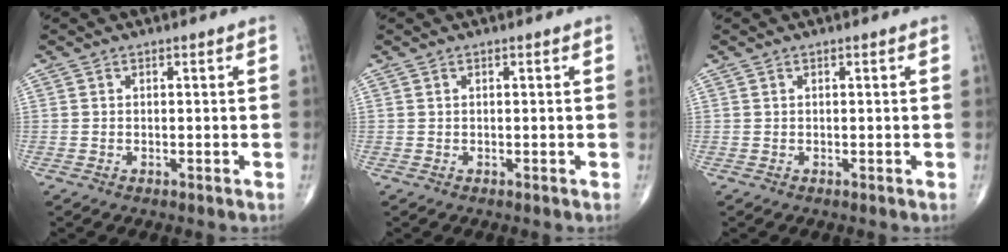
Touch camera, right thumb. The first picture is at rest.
{"total": 0.0}
{"total": 0.0}